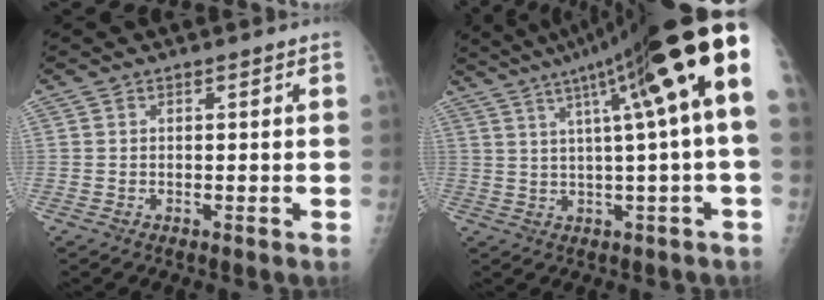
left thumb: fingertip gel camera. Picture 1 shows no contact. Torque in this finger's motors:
{"motor_torque": [0.66, 1.76, 2.10, -0.67, 0.25]}